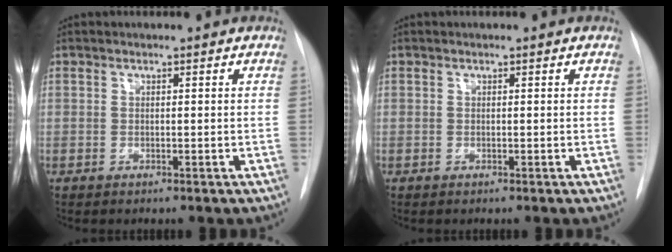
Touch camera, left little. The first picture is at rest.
{"total": 0.0}